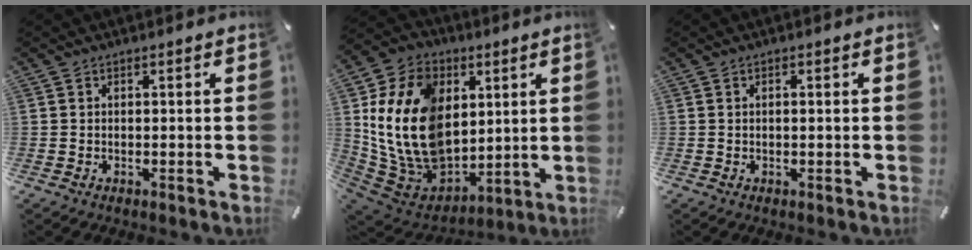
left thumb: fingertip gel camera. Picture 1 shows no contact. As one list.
[{"total": 22.8, "force": [3.3, 17.3, 14.4], "torque": [-0.313, -0.020, 0.068]}, {"total": 0.7, "force": [0.0, 0.2, 0.6], "torque": [-0.012, 0.000, 0.000]}]